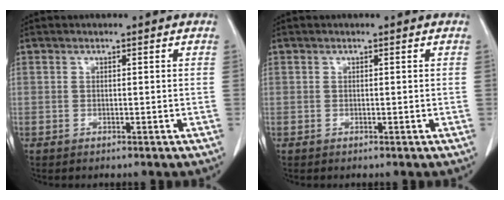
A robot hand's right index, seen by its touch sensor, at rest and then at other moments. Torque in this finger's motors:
{"motor_torque": [-0.01, 0.00, 0.01, 0.00]}